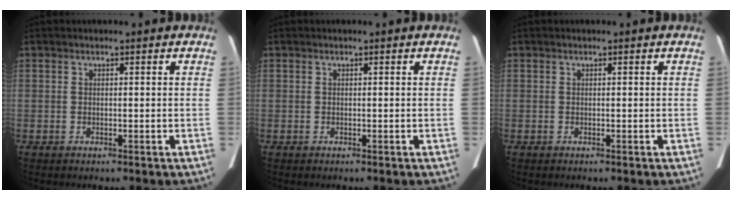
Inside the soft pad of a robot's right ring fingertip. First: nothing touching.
{"total": 0.0}
{"total": 0.0}